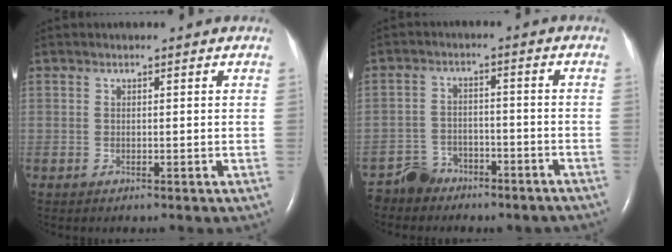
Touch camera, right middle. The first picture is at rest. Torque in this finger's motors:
{"motor_torque": [-0.24, -0.30, 0.06, 0.02]}